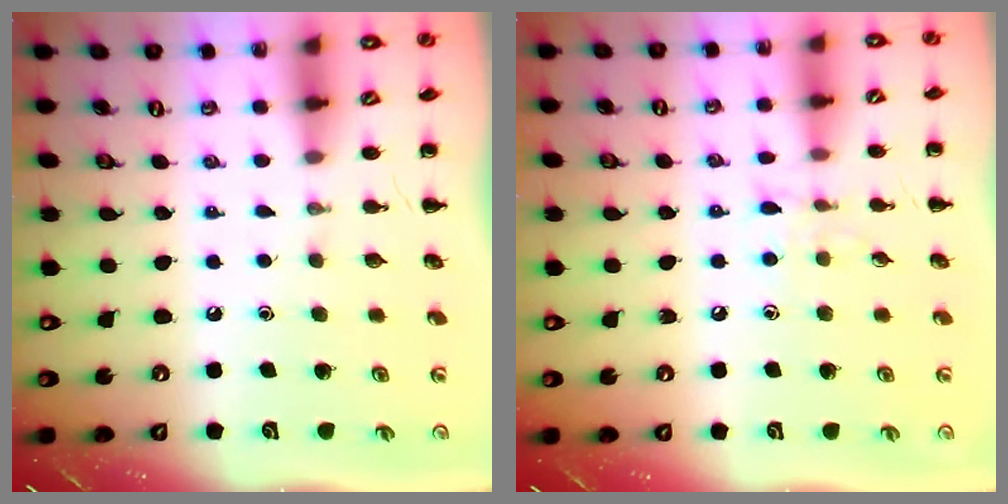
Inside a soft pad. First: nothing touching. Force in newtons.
{"total": 6.1, "press": 5.7, "slide": 2.1}